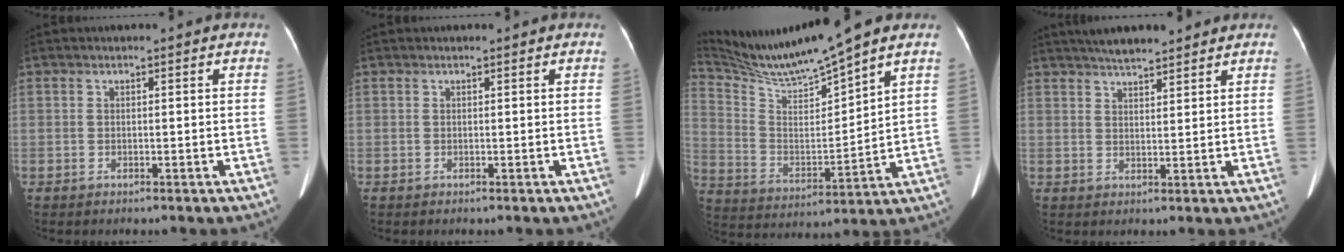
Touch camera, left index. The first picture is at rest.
{"total": 0.0}
{"total": 13.1, "force": [12.0, -1.6, 5.0], "torque": [-0.111, 0.001, 0.237]}
{"total": 7.0, "force": [6.1, 1.0, 3.2], "torque": [-0.051, 0.025, 0.100]}